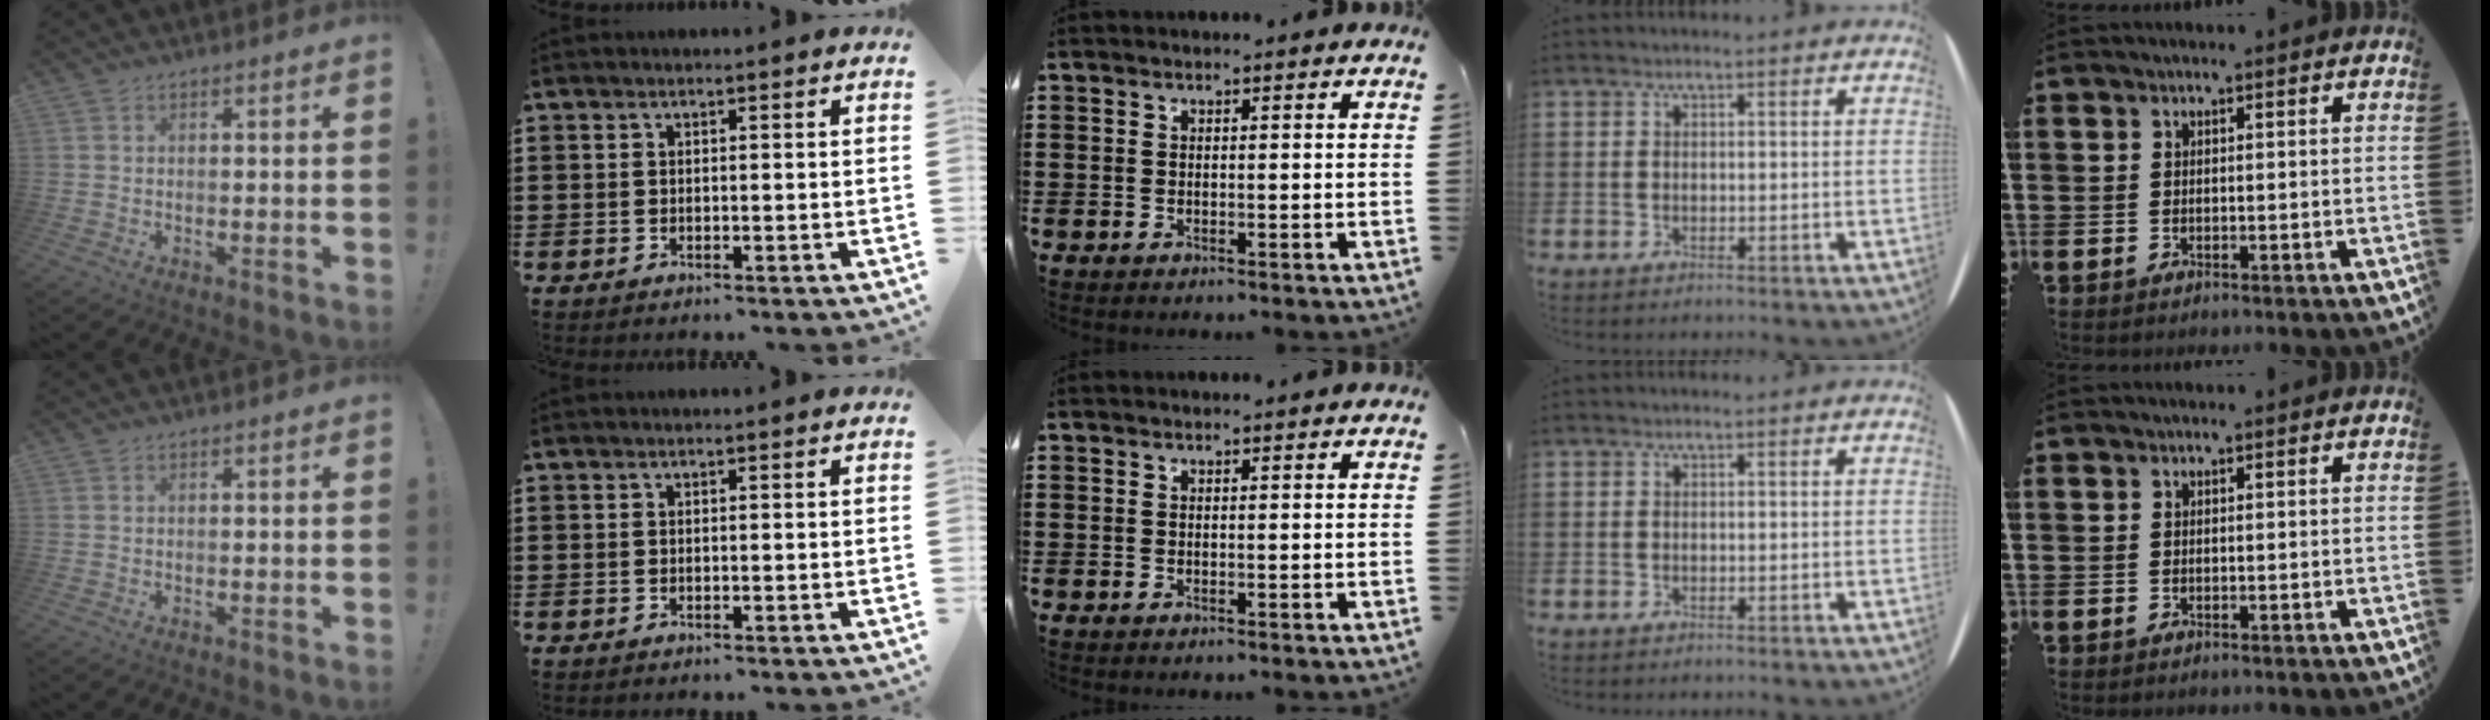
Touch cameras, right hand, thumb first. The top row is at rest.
{}